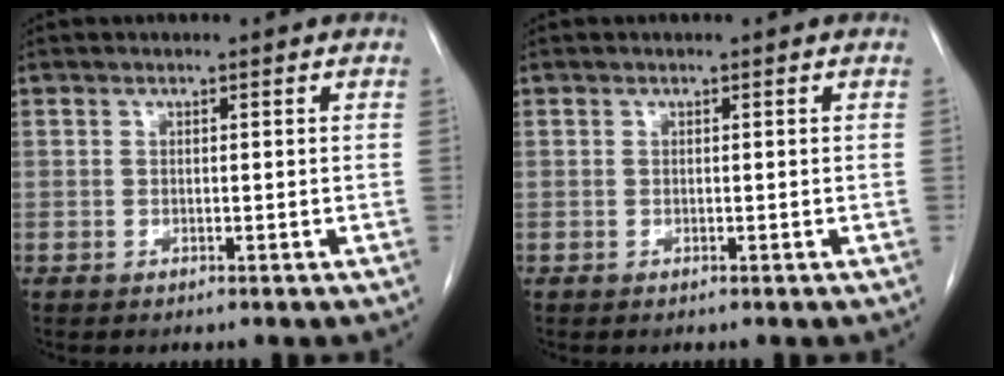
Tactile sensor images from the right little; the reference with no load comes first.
{"total": 0.0}